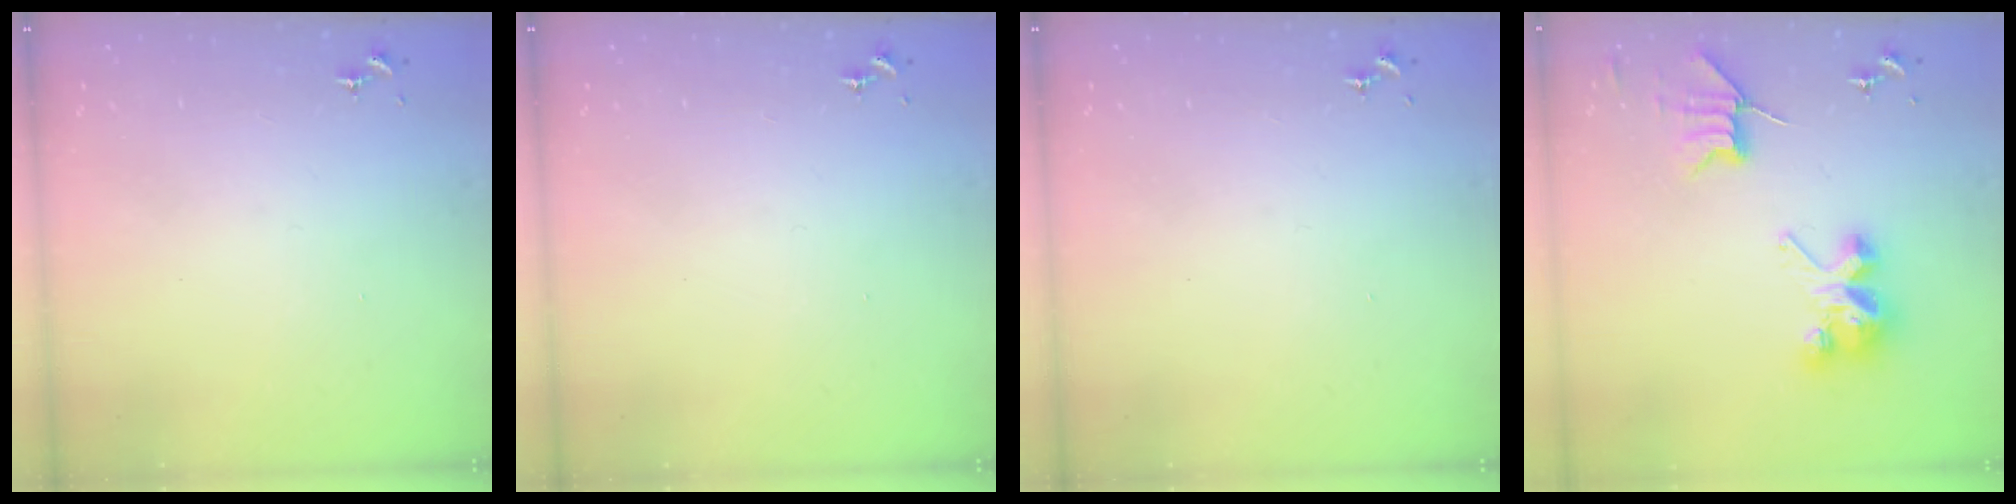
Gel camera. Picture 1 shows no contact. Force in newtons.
{"total": 0.0}
{"total": 0.0}
{"total": 8.3, "press": 8.3, "slide": 0.4}